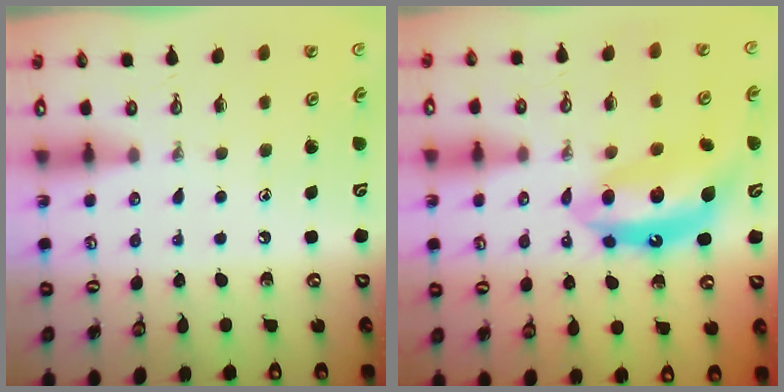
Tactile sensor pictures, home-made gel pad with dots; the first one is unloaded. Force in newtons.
{"total": 12.2, "press": 12.1, "slide": 1.7}